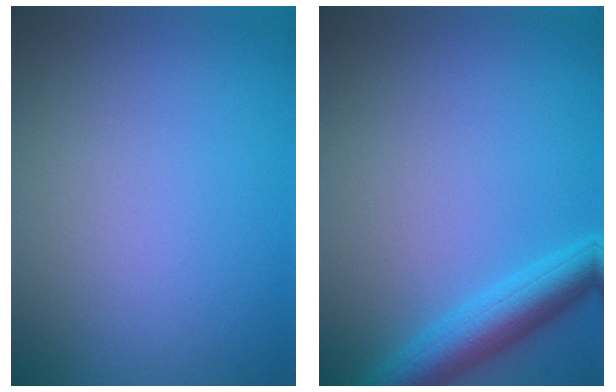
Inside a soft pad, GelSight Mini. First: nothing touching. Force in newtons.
{"total": 4.5, "press": 4.5, "slide": 0.2}